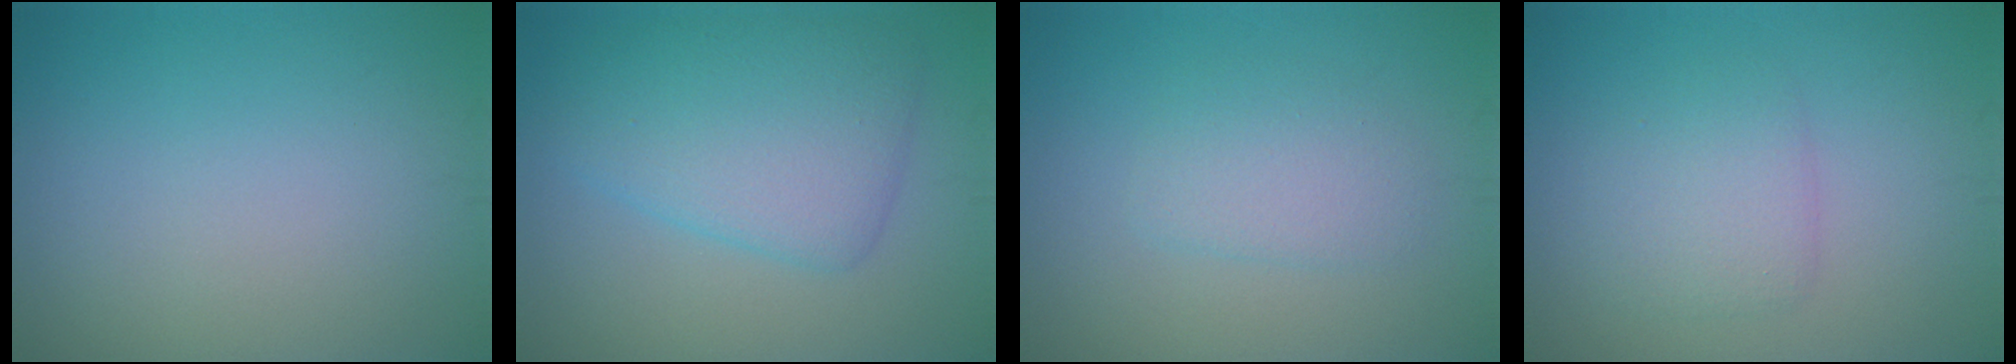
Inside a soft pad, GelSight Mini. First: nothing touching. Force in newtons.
{"total": 5.9, "press": 5.9, "slide": 0.1}
{"total": 2.4, "press": 2.4, "slide": 0.1}
{"total": 2.5, "press": 2.5, "slide": 0.3}